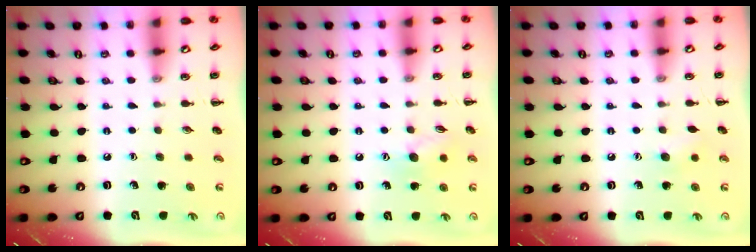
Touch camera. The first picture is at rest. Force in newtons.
{"total": 8.0, "press": 8.0, "slide": 0.8}
{"total": 6.7, "press": 6.4, "slide": 1.7}